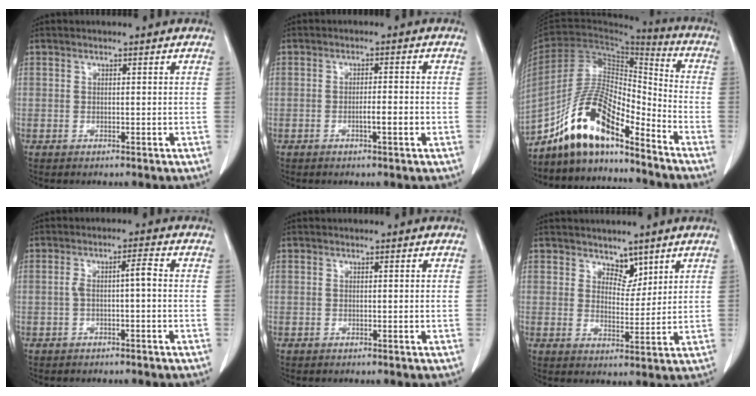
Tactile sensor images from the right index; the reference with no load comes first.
{"total": 2.6, "force": [-1.0, 0.2, 2.4], "torque": [-0.039, 0.001, -0.018]}
{"total": 13.6, "force": [-10.6, 3.2, 7.9], "torque": [-0.154, 0.027, -0.191]}
{"total": 3.2, "force": [-0.7, 0.3, 3.1], "torque": [-0.056, 0.016, -0.010]}
{"total": 0.0}
{"total": 3.7, "force": [2.8, 2.1, 1.2], "torque": [-0.011, -0.006, 0.050]}